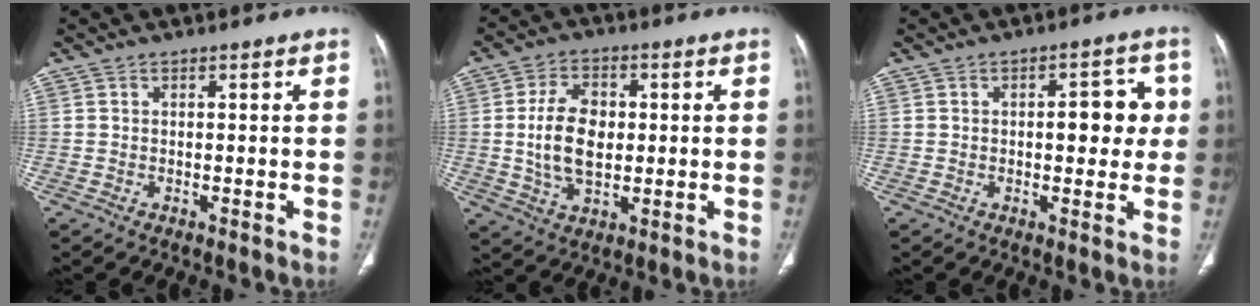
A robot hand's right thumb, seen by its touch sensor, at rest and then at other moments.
{"total": 10.9, "force": [0.4, 7.0, 8.3], "torque": [-0.141, 0.002, 0.010]}
{"total": 7.6, "force": [0.8, 4.0, 6.4], "torque": [-0.048, 0.012, 0.008]}